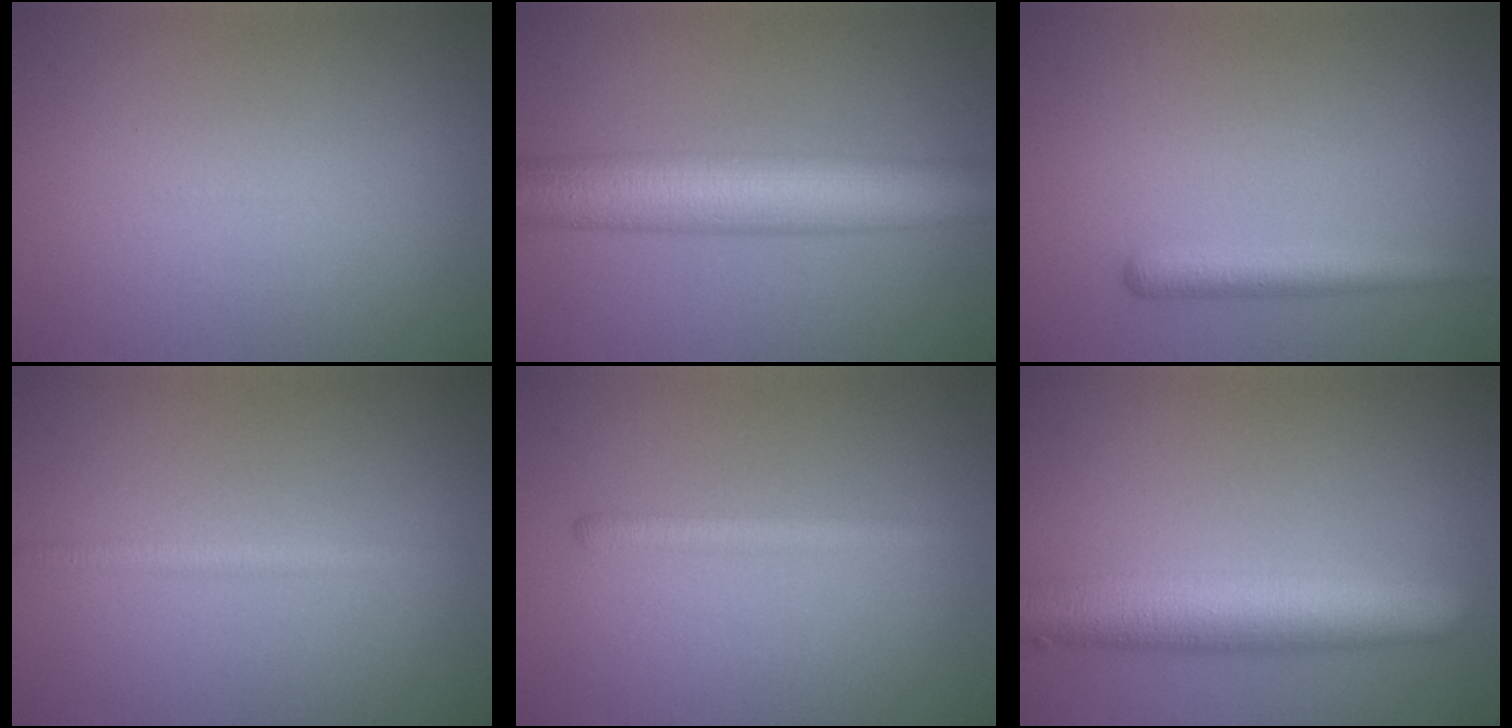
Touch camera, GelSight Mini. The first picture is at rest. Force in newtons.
{"total": 9.6, "press": 9.6, "slide": 0.1}
{"total": 2.2, "press": 2.2, "slide": 0.1}
{"total": 1.7, "press": 1.7, "slide": 0.0}
{"total": 1.7, "press": 1.7, "slide": 0.2}
{"total": 8.2, "press": 8.2, "slide": 0.4}